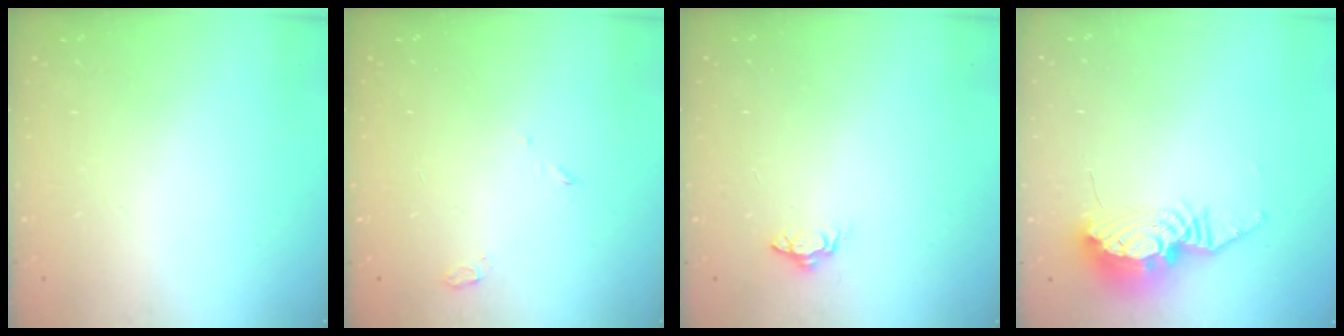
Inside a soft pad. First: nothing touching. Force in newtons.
{"total": 2.8, "press": 2.7, "slide": 0.7}
{"total": 5.2, "press": 5.2, "slide": 0.7}
{"total": 11.1, "press": 11.0, "slide": 1.0}